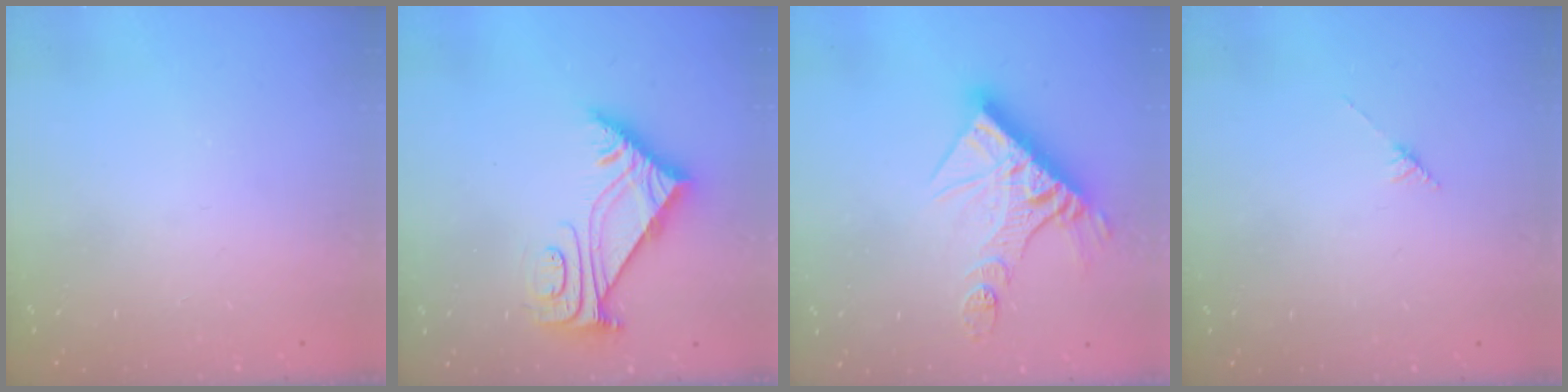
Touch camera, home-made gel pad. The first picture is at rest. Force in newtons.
{"total": 8.0, "press": 8.0, "slide": 0.6}
{"total": 14.5, "press": 14.4, "slide": 1.6}
{"total": 2.8, "press": 2.8, "slide": 0.4}